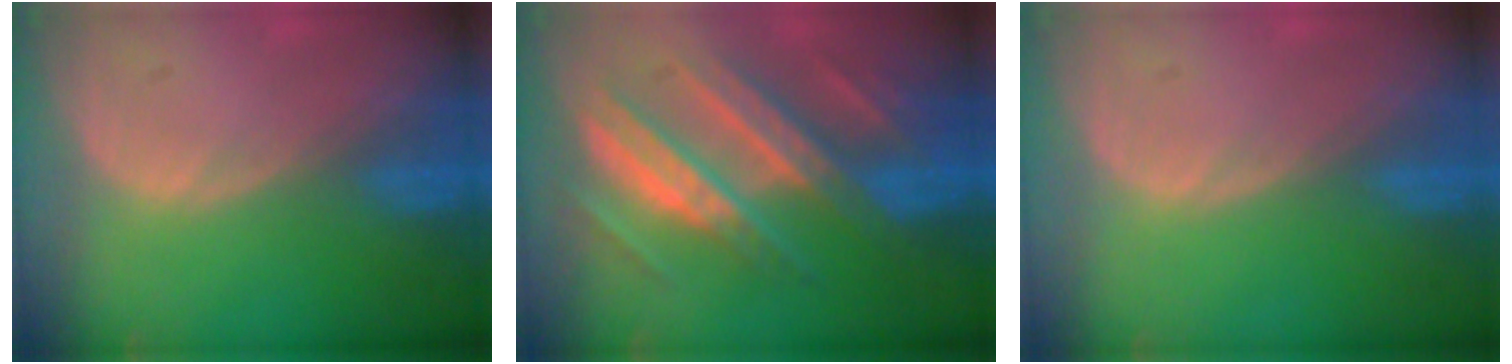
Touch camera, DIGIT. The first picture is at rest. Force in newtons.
{"total": 10.7, "press": 10.7, "slide": 1.0}
{"total": 0.5, "press": 0.0, "slide": 0.5}